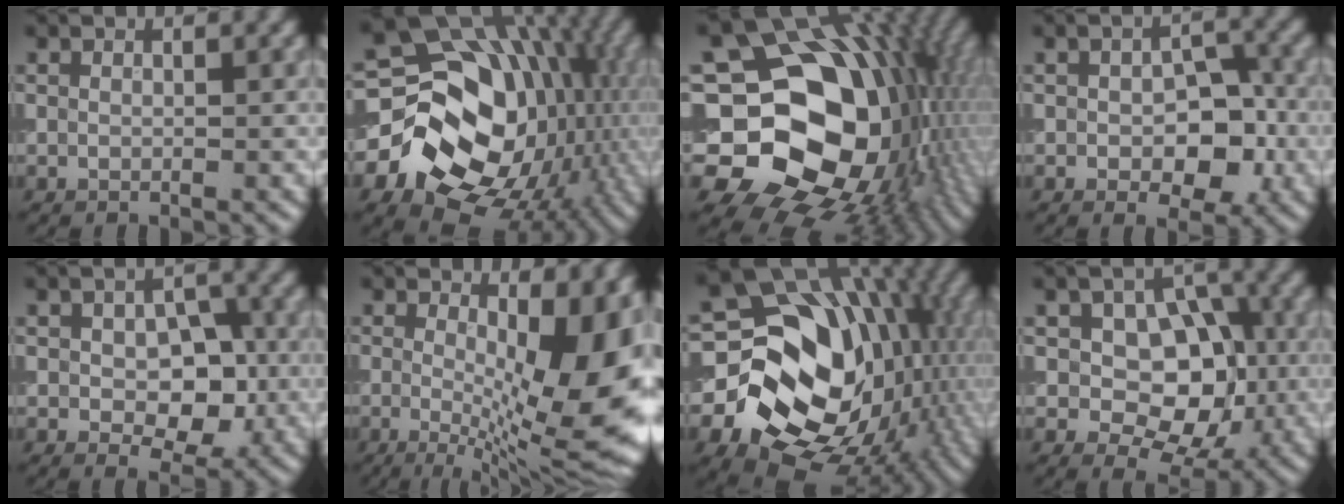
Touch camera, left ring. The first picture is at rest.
{"total": 18.0, "force": [-2.2, 14.6, 10.3], "torque": [-0.159, -0.022, -0.015]}
{"total": 19.0, "force": [-0.8, 14.6, 12.2], "torque": [-0.214, -0.016, -0.003]}
{"total": 5.6, "force": [-1.0, 3.2, 4.4], "torque": [-0.058, -0.004, -0.015]}
{"total": 5.7, "force": [-0.5, 3.4, 4.5], "torque": [-0.065, -0.007, -0.006]}
{"total": 14.7, "force": [0.6, 5.5, 13.6], "torque": [-0.153, -0.003, 0.008]}
{"total": 18.1, "force": [-2.1, 14.5, 10.6], "torque": [-0.161, -0.032, -0.011]}
{"total": 8.5, "force": [-0.2, 5.8, 6.1], "torque": [-0.080, 0.004, -0.012]}